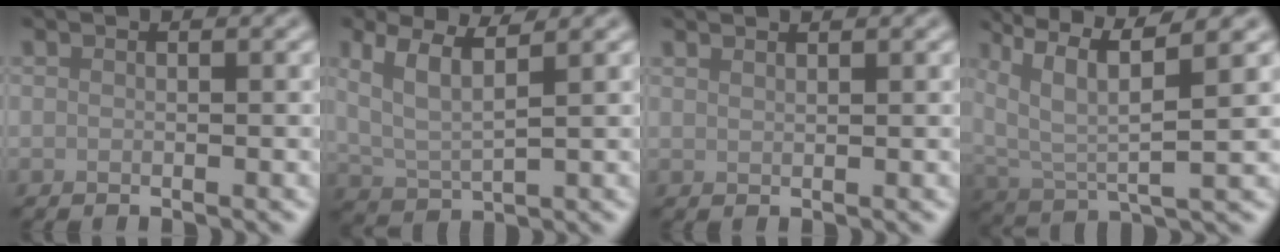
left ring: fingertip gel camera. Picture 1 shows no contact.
{"total": 4.6, "force": [2.6, 1.7, 3.4], "torque": [-0.075, 0.005, 0.051]}
{"total": 1.0, "force": [1.0, 0.1, 0.2], "torque": [-0.001, -0.001, 0.012]}
{"total": 8.0, "force": [4.2, 2.1, 6.4], "torque": [-0.139, 0.008, 0.082]}